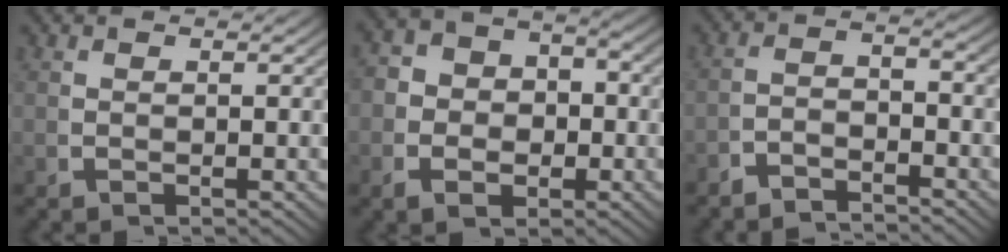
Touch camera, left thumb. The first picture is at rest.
{"total": 5.6, "force": [-0.7, 4.4, 3.3], "torque": [-0.057, -0.012, -0.010]}
{"total": 3.1, "force": [-2.7, 0.8, 1.1], "torque": [-0.014, -0.011, -0.050]}